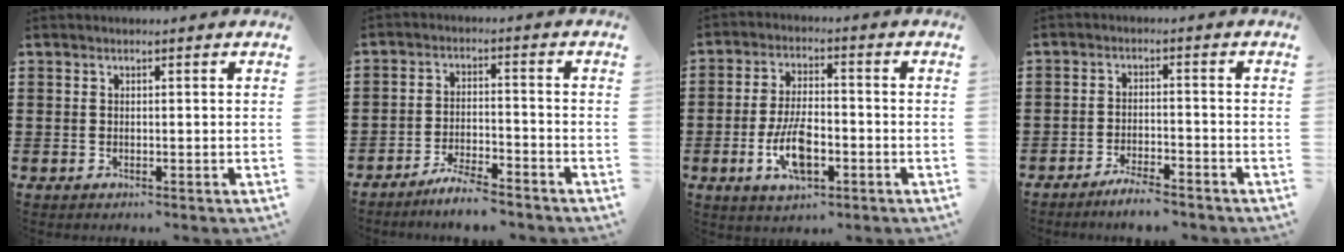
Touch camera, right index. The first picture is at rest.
{"total": 4.7, "force": [-4.5, 0.0, 1.3], "torque": [-0.032, 0.002, -0.091]}
{"total": 8.3, "force": [-2.7, 3.7, 7.0], "torque": [-0.155, -0.005, -0.053]}
{"total": 3.6, "force": [-3.5, 0.1, 1.0], "torque": [-0.020, 0.006, -0.070]}